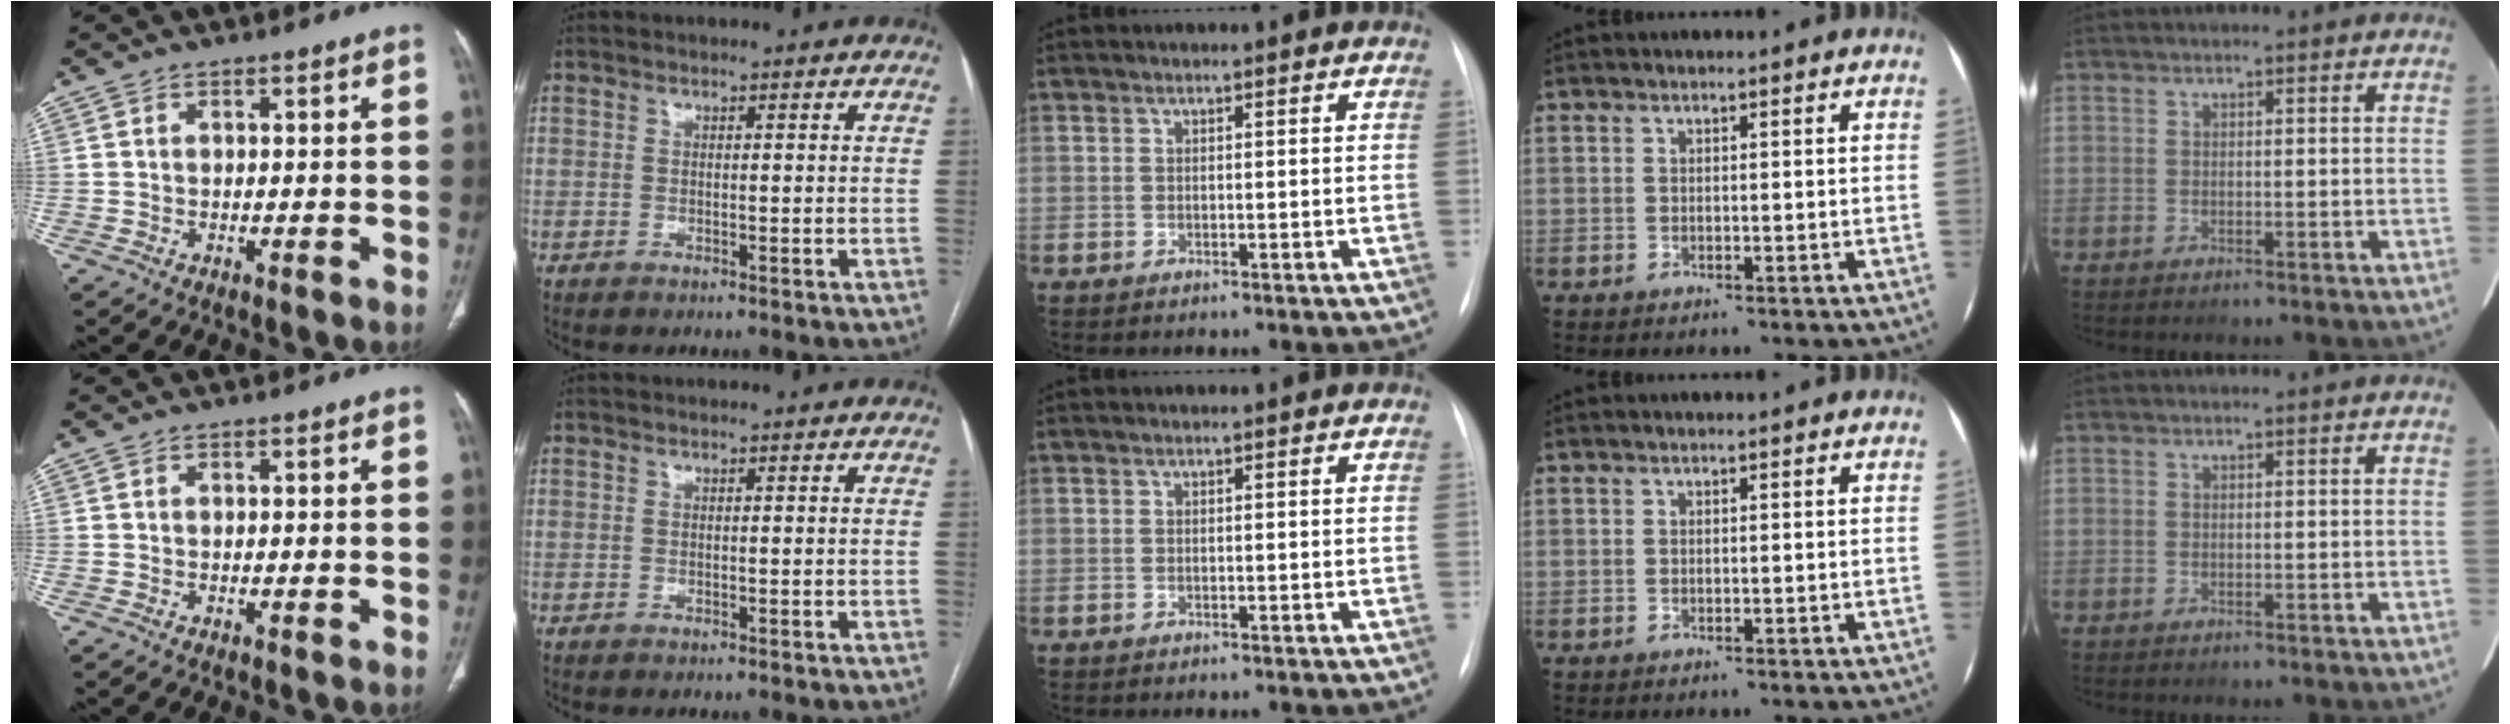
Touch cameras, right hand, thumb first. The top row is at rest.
{}